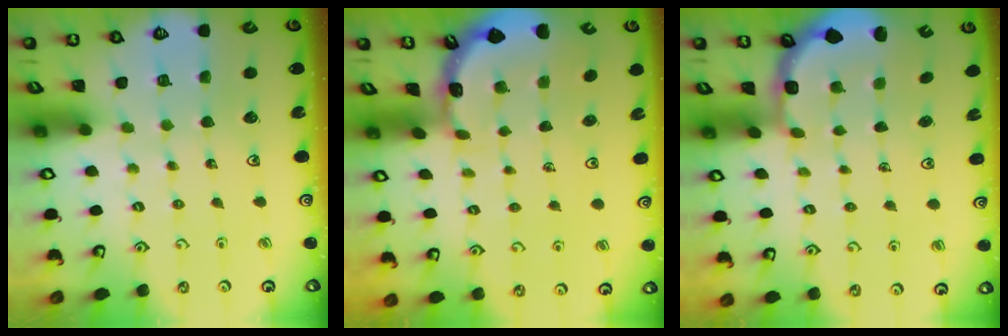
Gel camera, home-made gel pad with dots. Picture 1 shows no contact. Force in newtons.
{"total": 1.8, "press": 1.8, "slide": 0.1}
{"total": 2.6, "press": 1.8, "slide": 1.9}